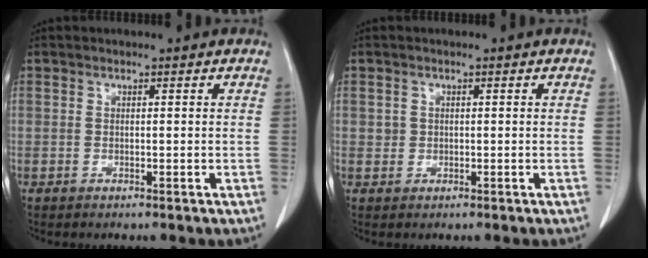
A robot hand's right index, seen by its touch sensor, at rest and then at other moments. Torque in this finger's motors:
{"motor_torque": [-0.14, 0.11, 0.01, 0.00]}